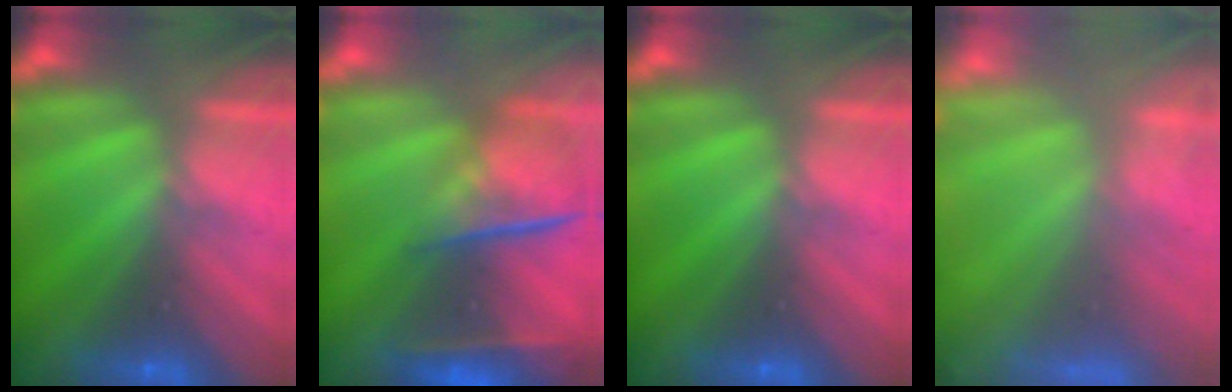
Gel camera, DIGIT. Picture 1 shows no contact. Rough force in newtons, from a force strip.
{"total": 5.7}
{"total": 0.0}
{"total": 8.8}